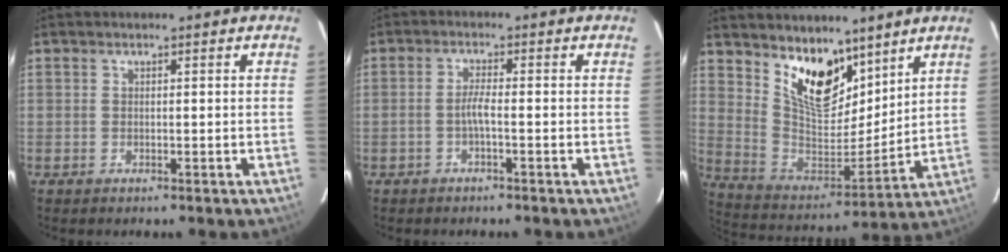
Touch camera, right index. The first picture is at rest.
{"total": 1.7, "force": [-0.7, -0.1, 1.5], "torque": [-0.030, 0.001, -0.015]}
{"total": 15.3, "force": [10.2, 7.3, 8.7], "torque": [-0.159, -0.013, 0.194]}